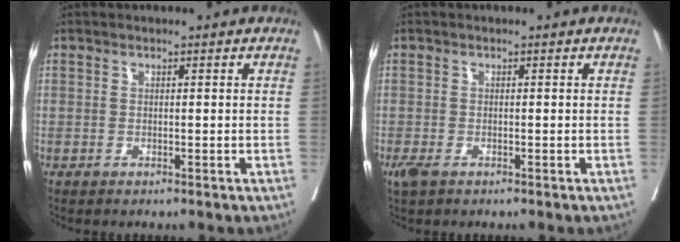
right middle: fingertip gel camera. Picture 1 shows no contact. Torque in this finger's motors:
{"motor_torque": [0.53, -0.45, 0.21, 0.05]}